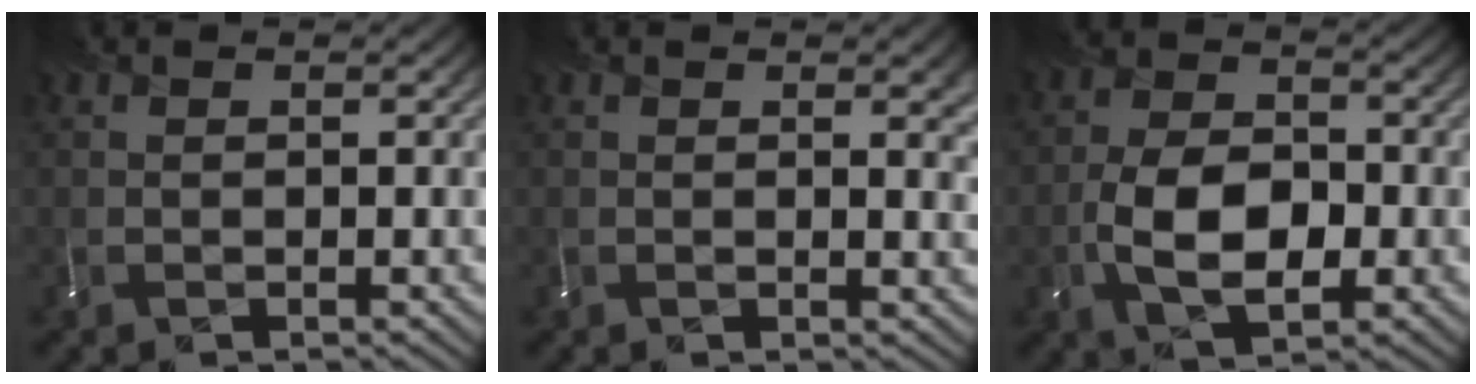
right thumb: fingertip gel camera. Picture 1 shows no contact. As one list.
[{"total": 2.4, "force": [1.2, 0.7, 1.9], "torque": [-0.029, 0.001, 0.021]}, {"total": 7.6, "force": [-2.4, 4.5, 5.6], "torque": [-0.115, -0.007, -0.049]}]